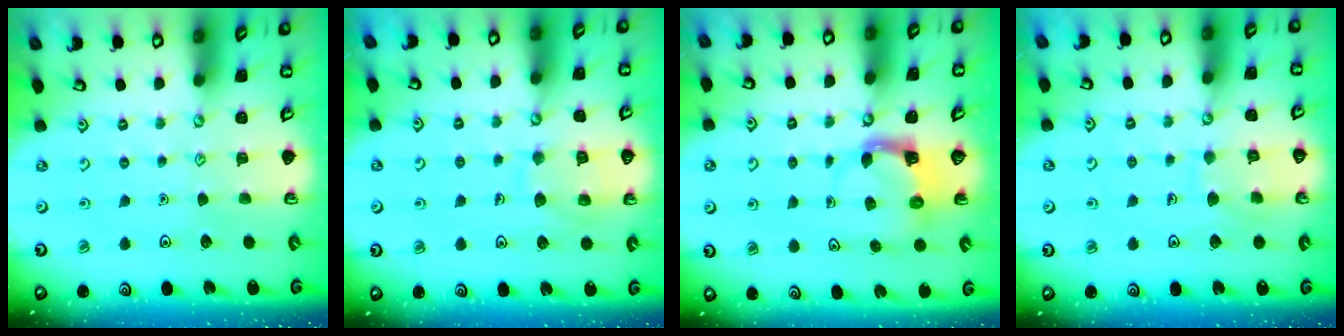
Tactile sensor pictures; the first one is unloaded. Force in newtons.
{"total": 9.1, "press": 9.0, "slide": 0.9}
{"total": 3.7, "press": 3.7, "slide": 0.6}
{"total": 7.3, "press": 7.2, "slide": 0.7}